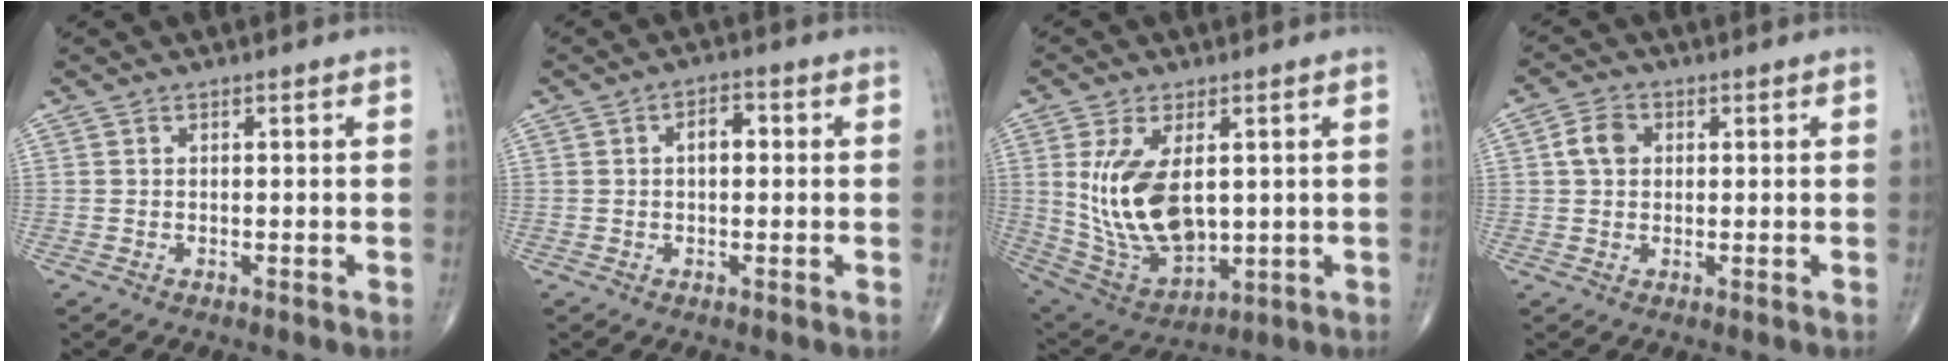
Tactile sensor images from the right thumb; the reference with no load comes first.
{"total": 3.8, "force": [0.4, 2.2, 3.0], "torque": [-0.043, 0.012, 0.002]}
{"total": 16.1, "force": [1.9, 8.9, 13.3], "torque": [-0.241, -0.017, 0.060]}
{"total": 4.3, "force": [0.8, 3.3, 2.5], "torque": [-0.043, 0.007, 0.011]}